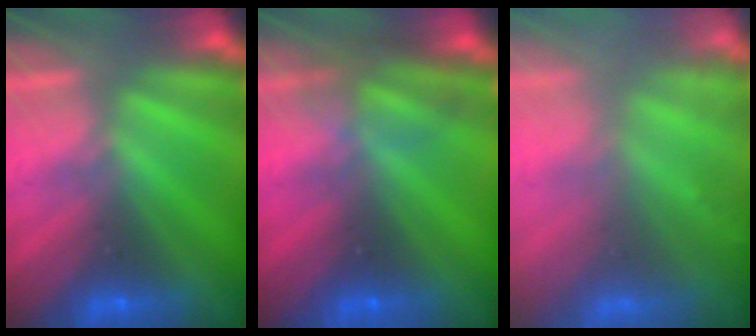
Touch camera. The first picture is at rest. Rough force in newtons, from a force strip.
{"total": 2.6}
{"total": 7.5}